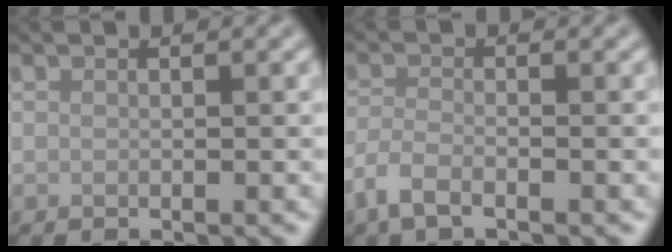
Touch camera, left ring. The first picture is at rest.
{"total": 2.5, "force": [-1.8, 0.9, 1.6], "torque": [-0.039, -0.003, -0.045]}